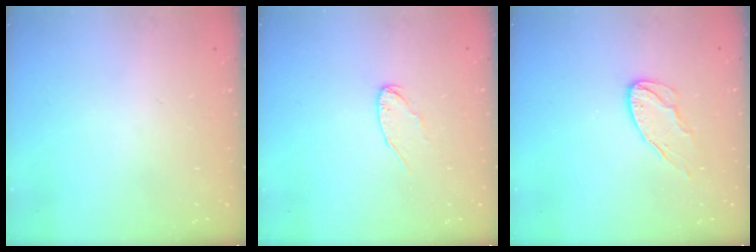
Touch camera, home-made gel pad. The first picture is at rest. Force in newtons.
{"total": 4.8, "press": 4.8, "slide": 0.3}
{"total": 7.5, "press": 7.5, "slide": 0.2}